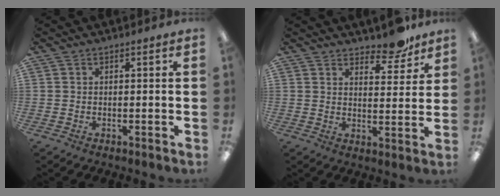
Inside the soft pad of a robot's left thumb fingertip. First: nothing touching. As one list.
[{"total": 7.9, "force": [6.7, 2.8, 3.2], "torque": [-0.023, -0.046, 0.115]}]